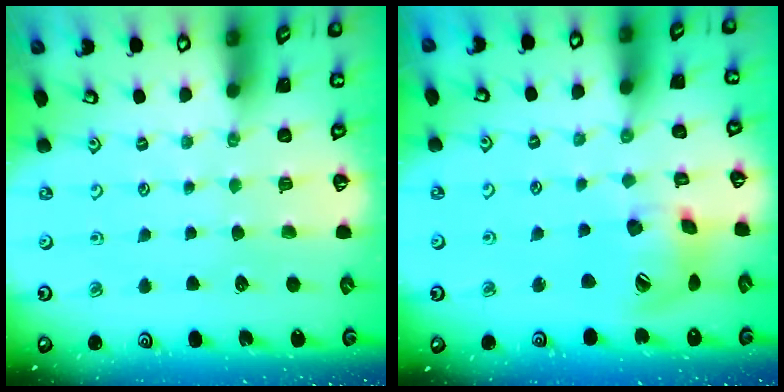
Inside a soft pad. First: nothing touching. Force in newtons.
{"total": 14.6, "press": 14.4, "slide": 2.2}